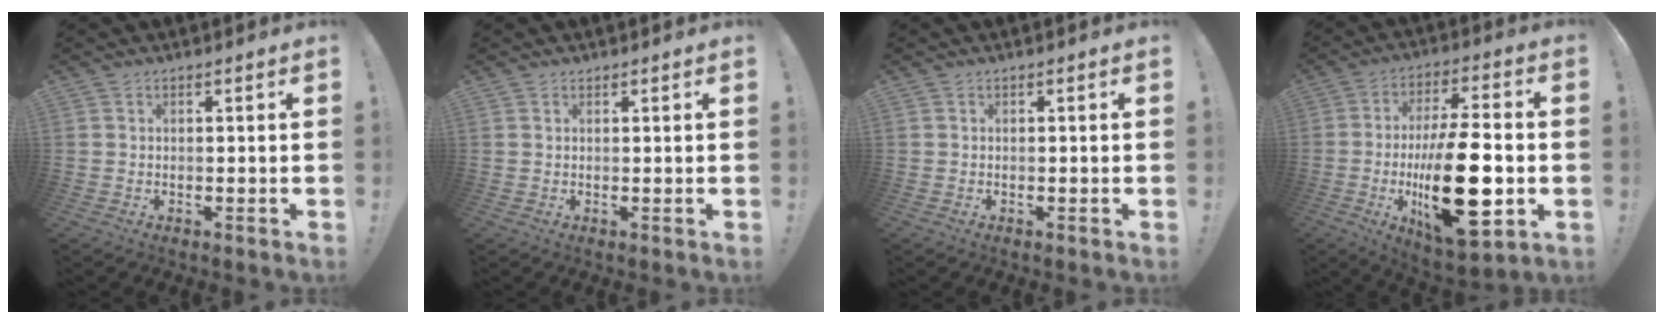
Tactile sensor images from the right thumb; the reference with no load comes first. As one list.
[{"total": 0.9, "force": [0.7, 0.6, 0.2], "torque": [-0.001, 0.000, 0.012]}, {"total": 0.0}, {"total": 25.4, "force": [-4.3, 10.1, 23.0], "torque": [-0.395, 0.000, -0.061]}]